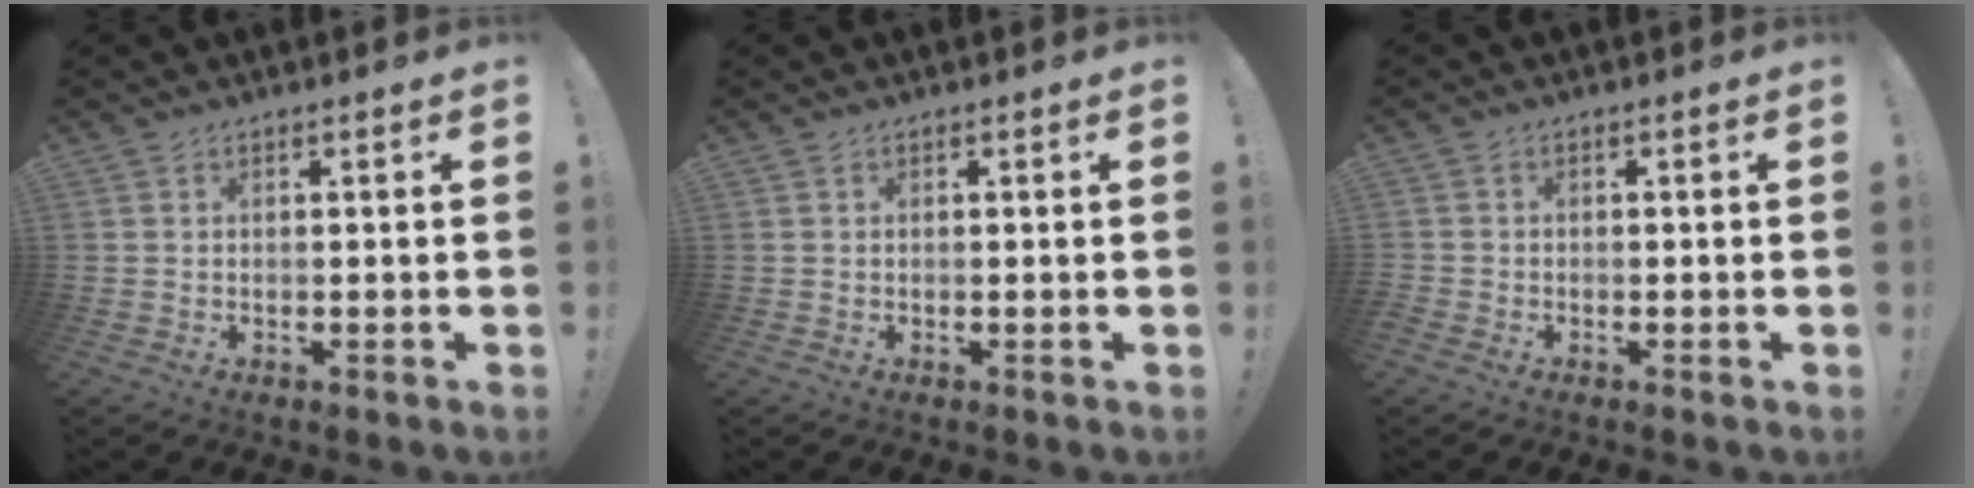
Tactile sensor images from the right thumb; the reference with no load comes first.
{"total": 0.0}
{"total": 1.1, "force": [-0.9, 0.6, 0.2], "torque": [-0.002, 0.003, -0.016]}